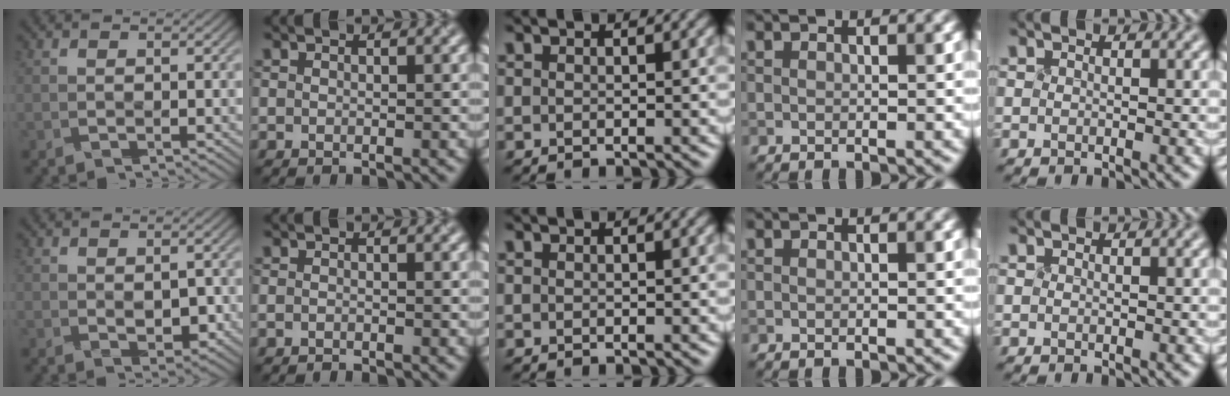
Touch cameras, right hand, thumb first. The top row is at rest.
{"thumb": {"total": 2.9, "force": [-0.2, 1.7, 2.3], "torque": [-0.039, -0.008, 0.005]}, "index": {"total": 1.0, "force": [-1.0, -0.3, 0.0], "torque": [-0.002, -0.002, -0.018]}}